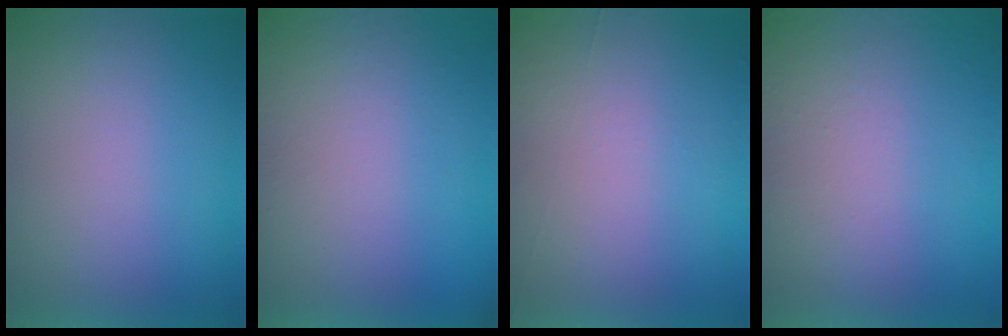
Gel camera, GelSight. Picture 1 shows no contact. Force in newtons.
{"total": 5.0}
{"total": 4.5}
{"total": 8.4}